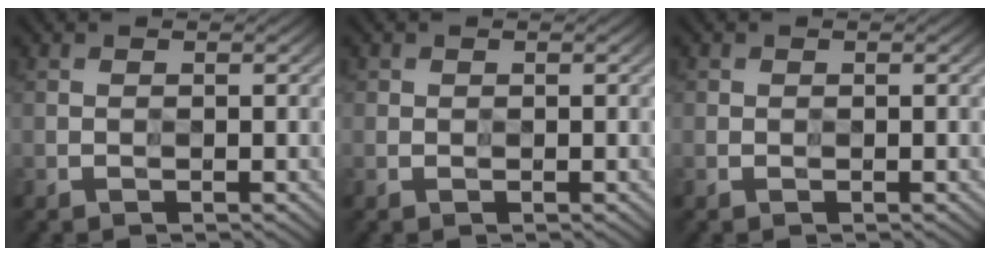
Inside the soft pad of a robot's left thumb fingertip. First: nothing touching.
{"total": 1.0, "force": [0.5, 0.9, 0.1], "torque": [-0.001, -0.001, 0.008]}
{"total": 0.7, "force": [0.2, 0.6, 0.1], "torque": [0.000, 0.000, 0.002]}